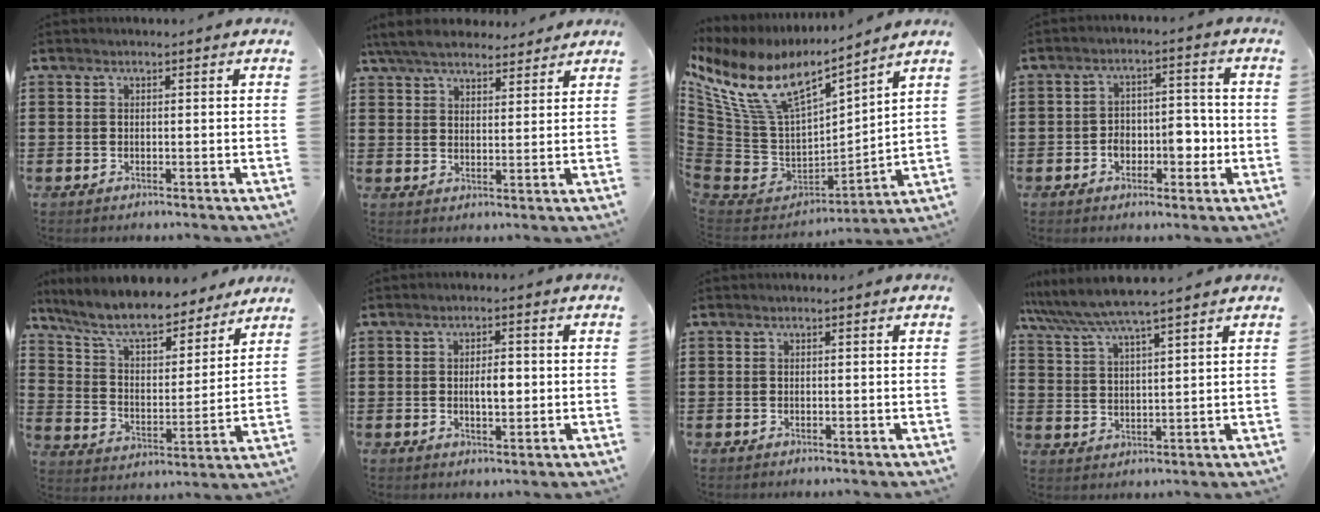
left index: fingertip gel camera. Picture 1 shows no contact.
{"total": 6.2, "force": [5.6, 1.6, 2.2], "torque": [-0.061, -0.008, 0.105]}
{"total": 12.2, "force": [6.8, 6.0, 8.2], "torque": [-0.203, -0.044, 0.118]}
{"total": 5.6, "force": [-1.6, 3.7, 3.8], "torque": [-0.058, 0.005, -0.036]}
{"total": 9.4, "force": [8.4, 1.5, 3.9], "torque": [-0.110, -0.047, 0.147]}
{"total": 3.5, "force": [0.0, 1.4, 3.2], "torque": [-0.052, 0.001, -0.004]}
{"total": 0.0}
{"total": 5.9, "force": [5.3, 0.0, 2.7], "torque": [-0.072, -0.024, 0.091]}